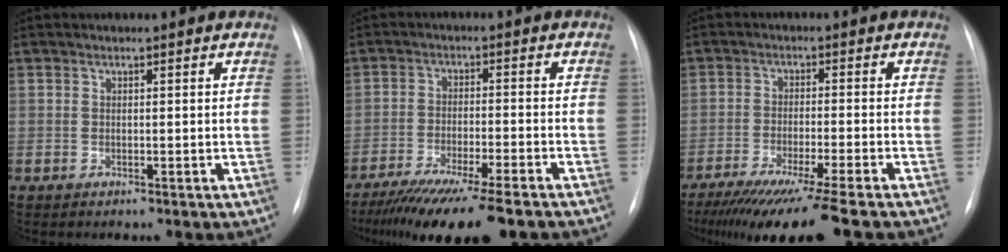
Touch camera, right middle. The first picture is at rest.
{"total": 15.3, "force": [-12.3, 0.9, 9.1], "torque": [-0.142, -0.037, -0.191]}
{"total": 15.2, "force": [-12.3, -1.2, 8.8], "torque": [-0.133, -0.052, -0.192]}